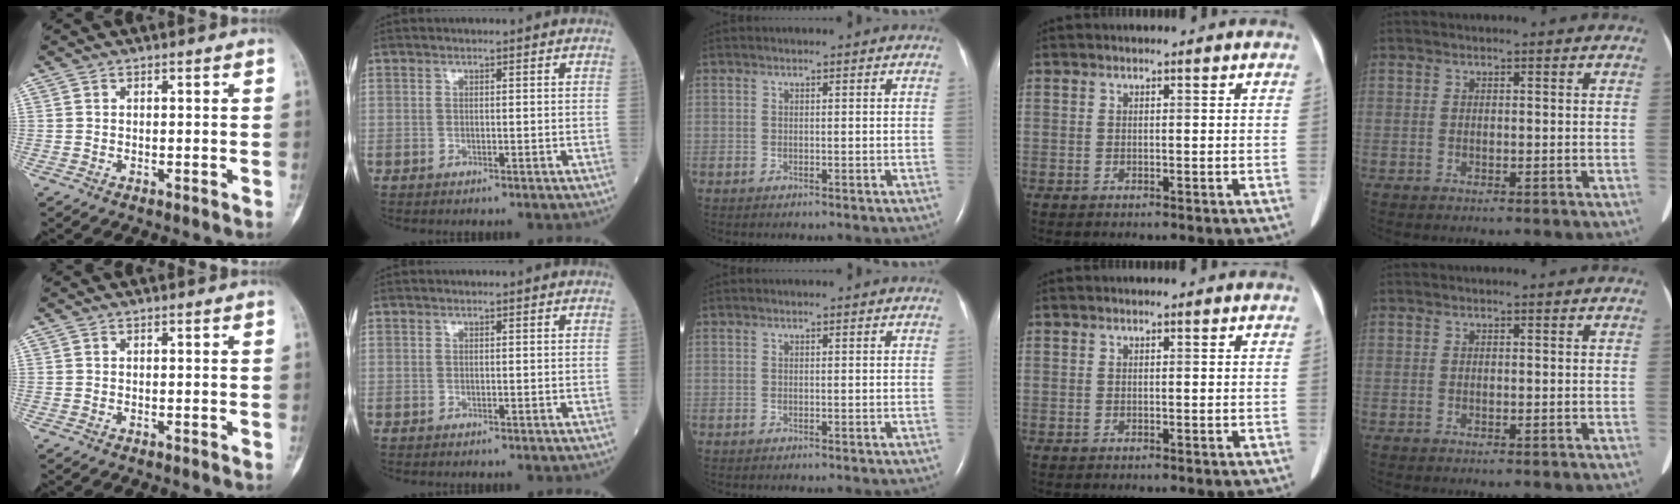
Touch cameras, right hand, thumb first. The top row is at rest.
{}